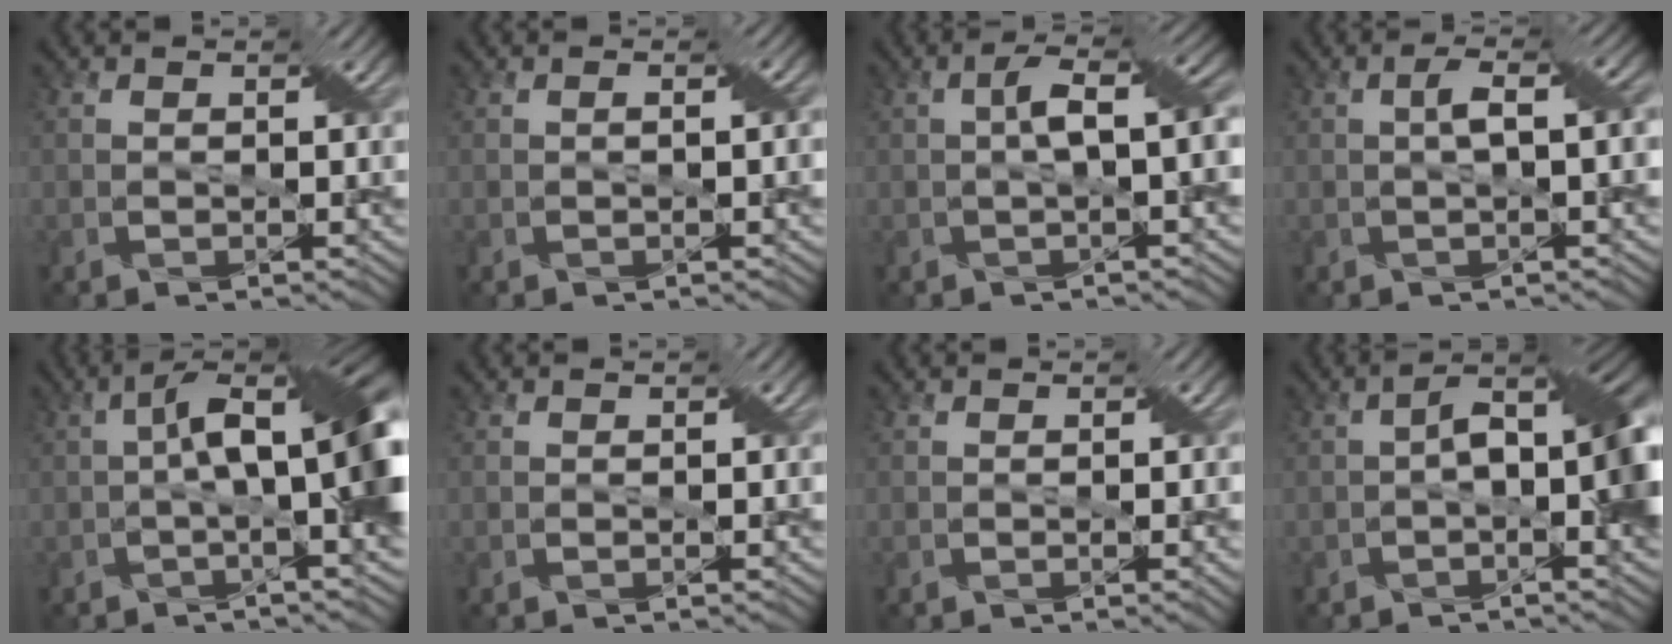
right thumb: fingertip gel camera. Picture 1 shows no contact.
{"total": 1.1, "force": [0.0, 0.0, 1.1], "torque": [-0.020, 0.007, 0.001]}
{"total": 4.9, "force": [0.0, 1.1, 4.8], "torque": [-0.086, 0.013, -0.003]}
{"total": 3.3, "force": [0.2, 0.6, 3.3], "torque": [-0.059, 0.013, 0.002]}
{"total": 10.9, "force": [0.1, 3.3, 10.4], "torque": [-0.163, 0.012, -0.007]}
{"total": 0.0}
{"total": 0.8, "force": [-0.1, 0.0, 0.8], "torque": [-0.011, -0.001, -0.001]}
{"total": 8.1, "force": [-0.3, 3.0, 7.5], "torque": [-0.117, 0.011, -0.010]}